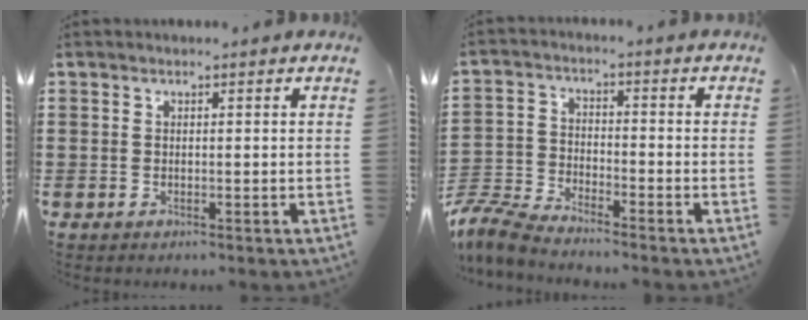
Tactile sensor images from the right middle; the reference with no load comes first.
{"total": 6.6, "force": [-6.3, 0.8, 1.7], "torque": [-0.056, -0.002, -0.130]}